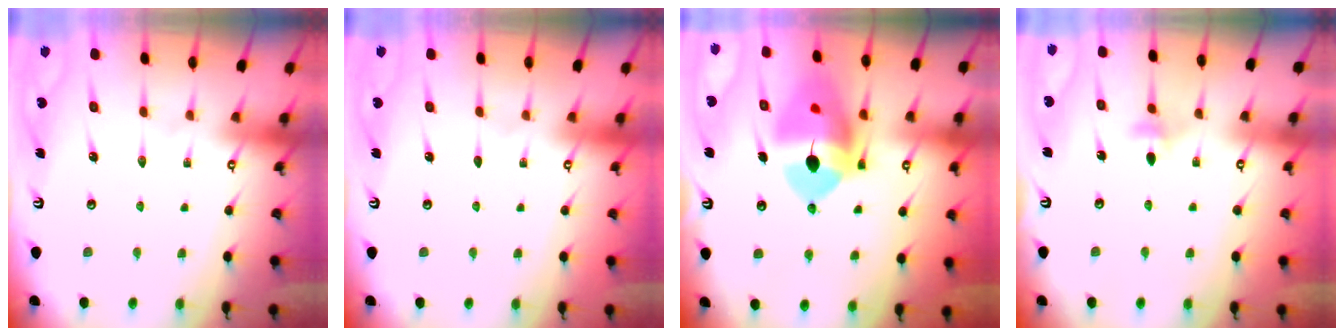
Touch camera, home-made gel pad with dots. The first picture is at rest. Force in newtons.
{"total": 0.0}
{"total": 15.9, "press": 15.8, "slide": 2.0}
{"total": 3.7, "press": 3.6, "slide": 0.8}